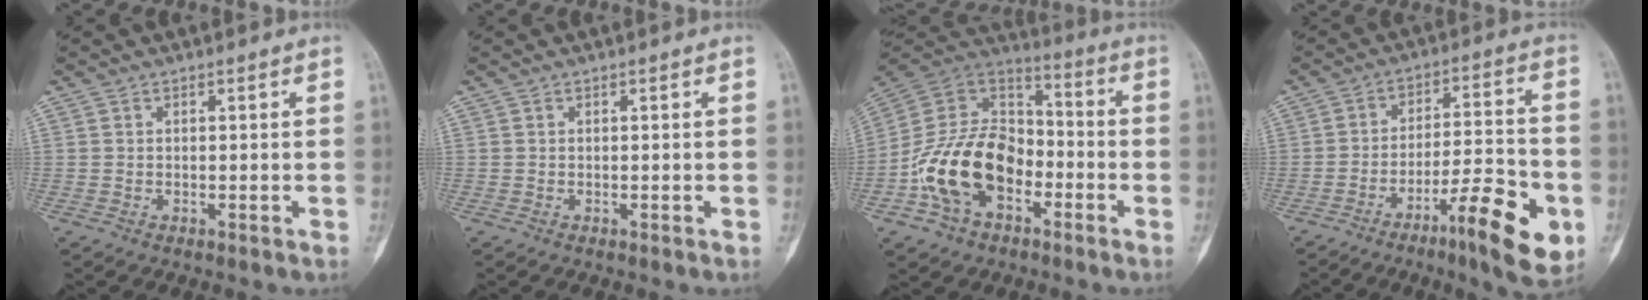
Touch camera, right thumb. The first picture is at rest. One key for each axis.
{"total": 0.0}
{"total": 19.0, "fx": -6.1, "fy": 12.7, "fz": 12.6, "tx": -0.212, "ty": 0.064, "tz": -0.115}
{"total": 14.8, "fx": -6.7, "fy": 3.3, "fz": 12.8, "tx": -0.189, "ty": 0.035, "tz": -0.098}